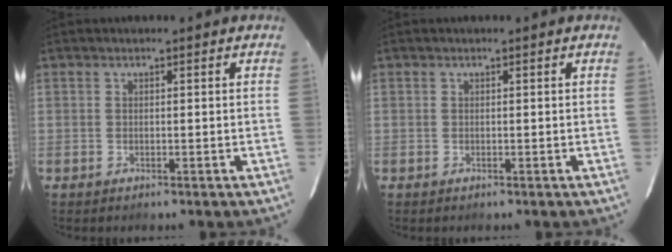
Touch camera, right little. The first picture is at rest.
{"total": 0.0}